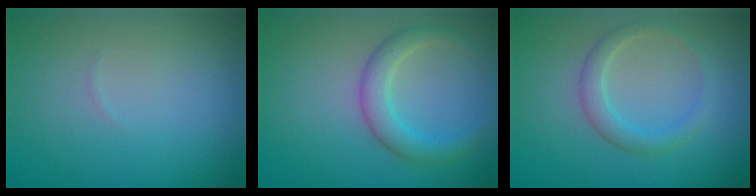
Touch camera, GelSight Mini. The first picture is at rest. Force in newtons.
{"total": 3.2, "press": 3.2, "slide": 0.1}
{"total": 2.3, "press": 2.3, "slide": 0.3}